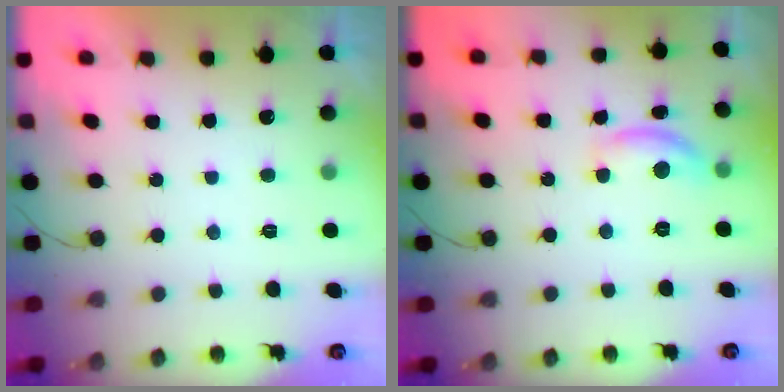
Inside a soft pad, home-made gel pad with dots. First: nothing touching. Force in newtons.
{"total": 9.9, "press": 9.9, "slide": 0.5}